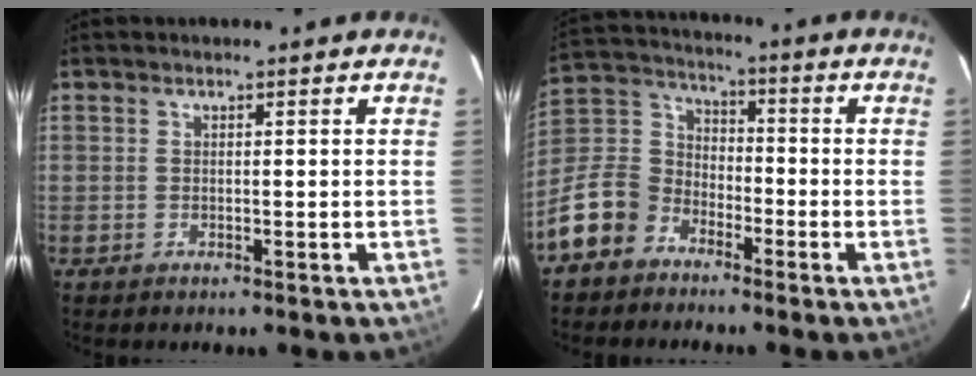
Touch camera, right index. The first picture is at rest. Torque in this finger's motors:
{"motor_torque": [0.34, -0.35, -0.56, -0.21]}